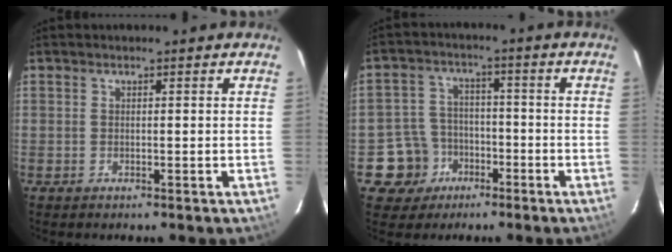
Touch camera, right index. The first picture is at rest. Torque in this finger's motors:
{"motor_torque": [-0.10, -0.08, -0.78, -0.21]}